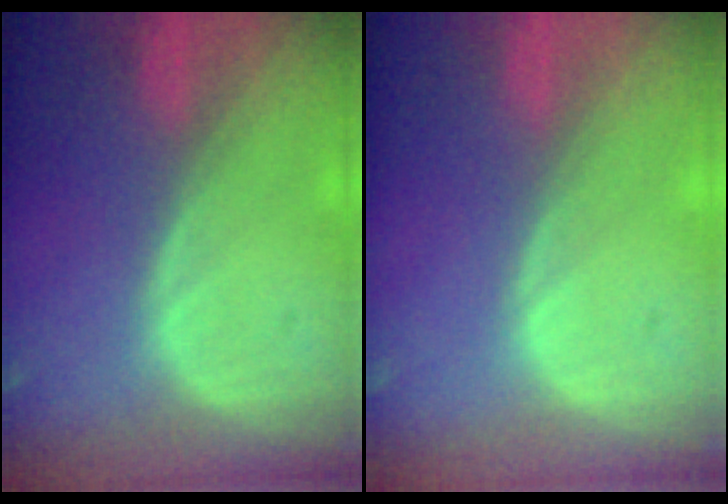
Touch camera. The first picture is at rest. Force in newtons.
{"total": 0.0}